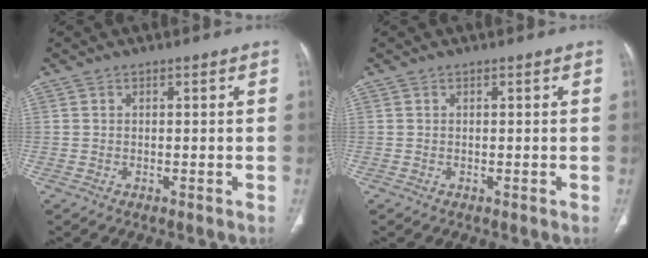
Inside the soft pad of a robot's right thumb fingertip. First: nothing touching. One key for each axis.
{"total": 0.0}